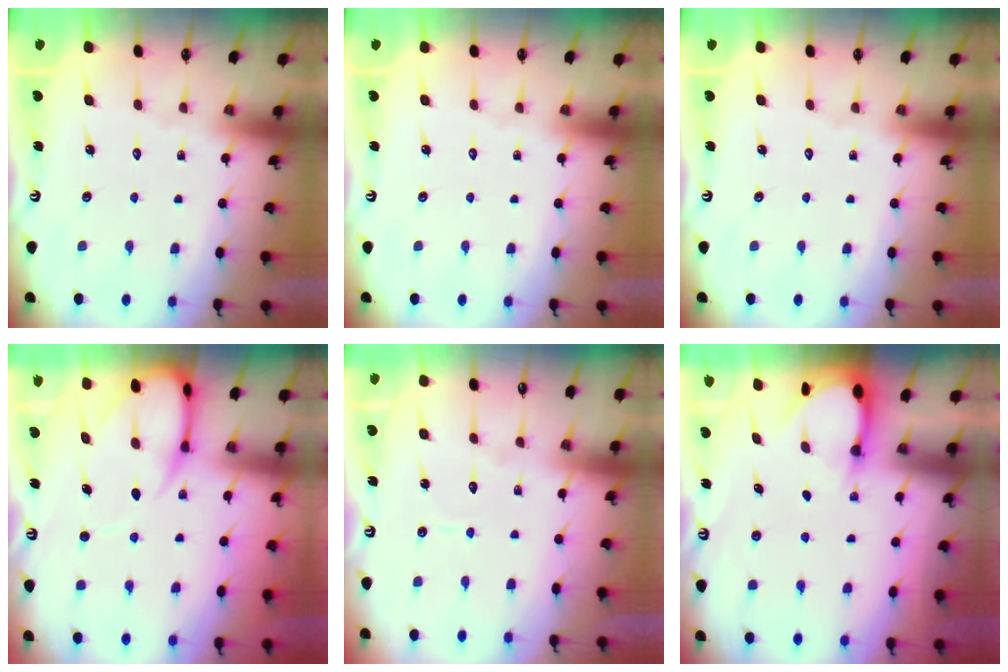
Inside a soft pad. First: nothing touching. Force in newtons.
{"total": 0.0}
{"total": 0.0}
{"total": 8.1, "press": 8.0, "slide": 0.9}
{"total": 3.6, "press": 3.6, "slide": 0.2}
{"total": 3.1, "press": 3.1, "slide": 0.3}